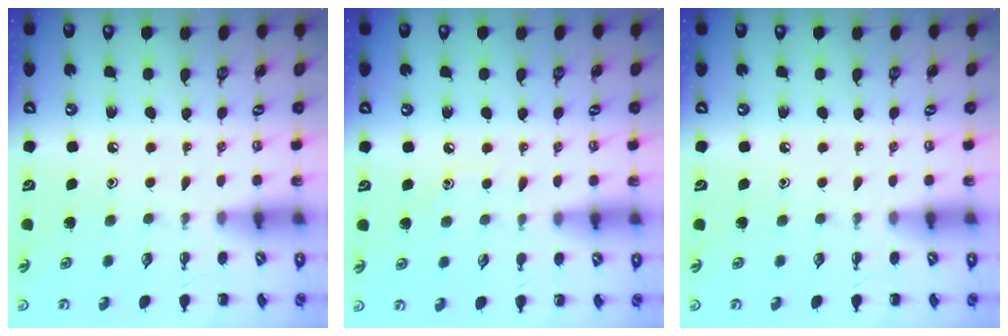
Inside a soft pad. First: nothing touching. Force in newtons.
{"total": 6.5, "press": 6.1, "slide": 2.2}
{"total": 0.0}